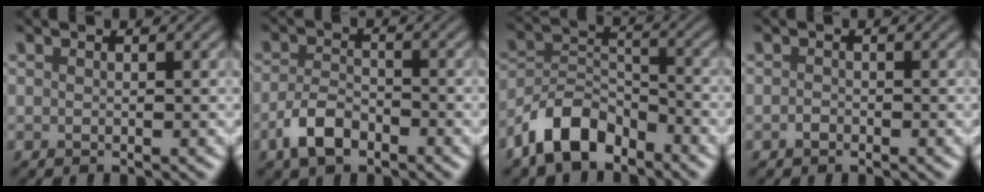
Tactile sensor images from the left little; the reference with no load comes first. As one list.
[{"total": 3.5, "force": [-2.3, 1.7, 2.1], "torque": [-0.041, 0.001, -0.050]}, {"total": 6.6, "force": [-4.9, 3.0, 3.1], "torque": [-0.053, 0.005, -0.104]}, {"total": 0.7, "force": [-0.6, 0.4, 0.3], "torque": [-0.005, -0.001, -0.014]}]